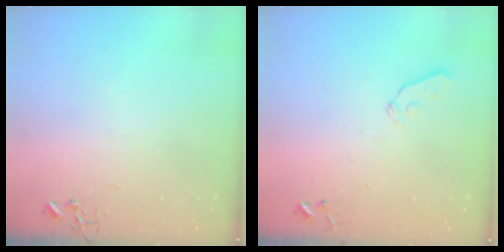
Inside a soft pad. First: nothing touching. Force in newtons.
{"total": 3.6, "press": 3.5, "slide": 0.7}